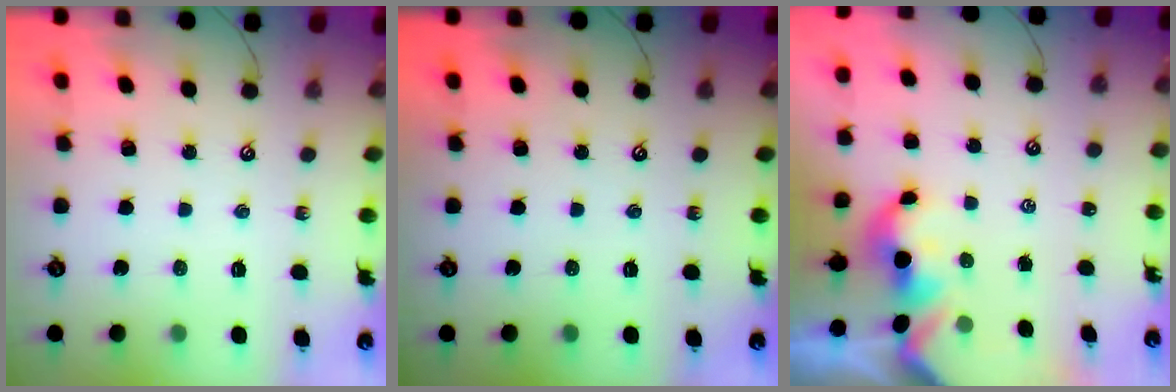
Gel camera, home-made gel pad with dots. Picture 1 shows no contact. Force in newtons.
{"total": 0.0}
{"total": 1.5, "press": 1.5, "slide": 0.2}